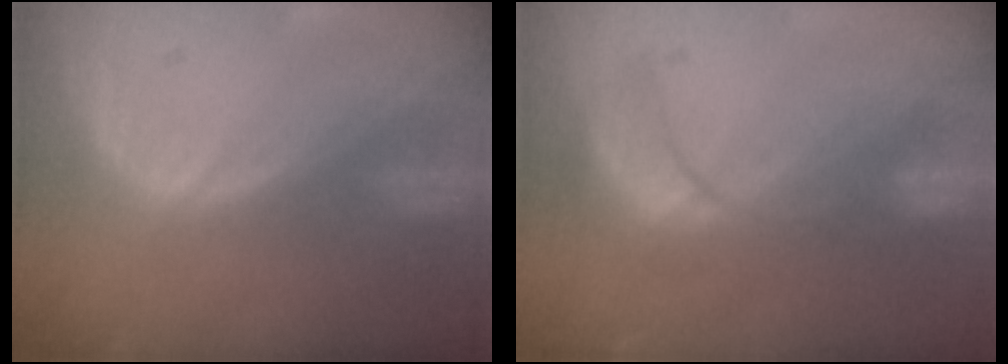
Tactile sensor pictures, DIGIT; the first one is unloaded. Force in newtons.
{"total": 7.9, "press": 7.4, "slide": 2.6}